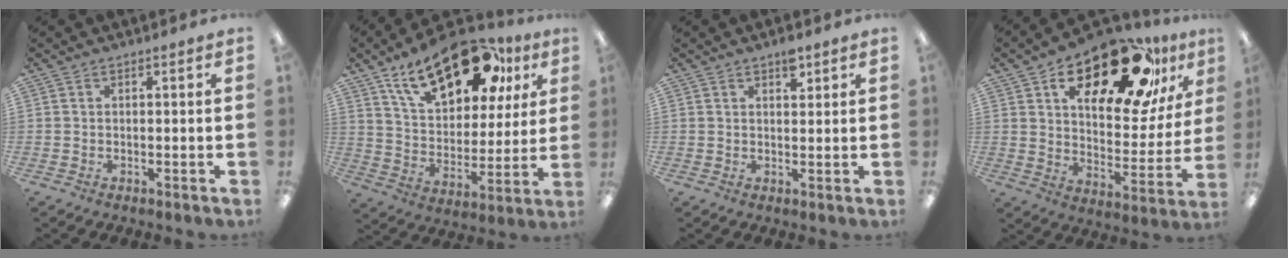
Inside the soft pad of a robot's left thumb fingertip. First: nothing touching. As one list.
[{"total": 22.5, "force": [14.4, 10.9, 13.5], "torque": [-0.208, -0.068, 0.247]}, {"total": 3.5, "force": [2.3, 1.6, 2.0], "torque": [-0.012, -0.011, 0.034]}, {"total": 23.4, "force": [15.9, 9.8, 14.1], "torque": [-0.209, -0.090, 0.262]}]